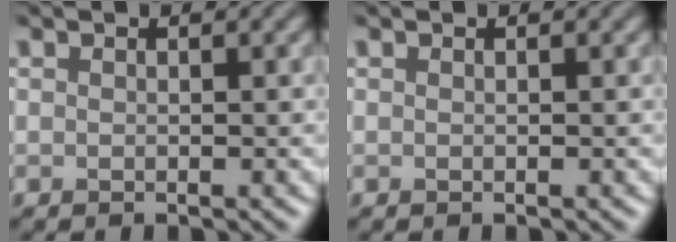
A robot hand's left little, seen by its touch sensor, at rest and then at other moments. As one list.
[{"total": 0.0}]